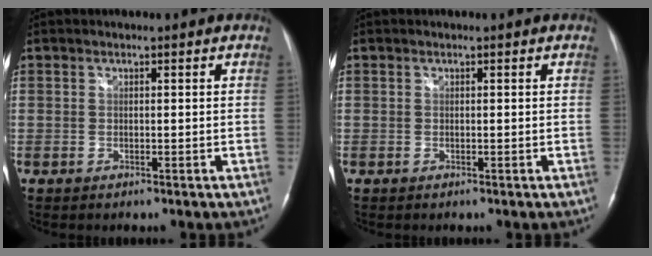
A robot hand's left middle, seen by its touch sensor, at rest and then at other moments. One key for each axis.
{"total": 0.0}